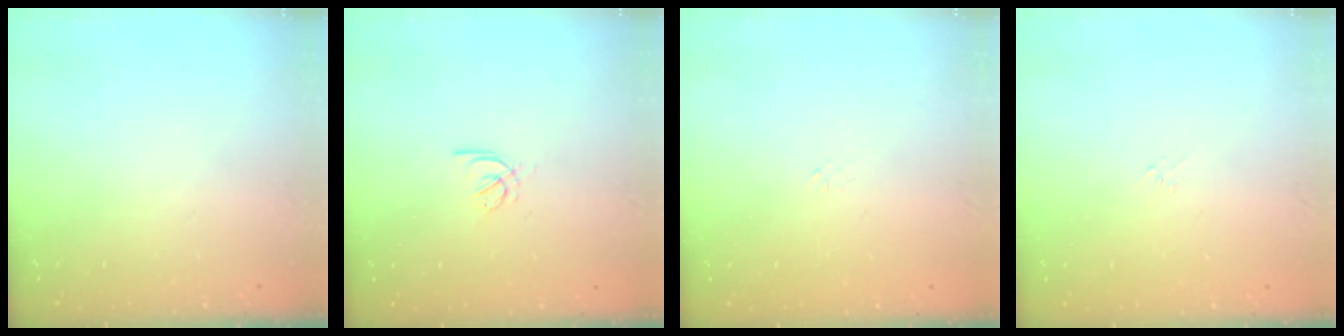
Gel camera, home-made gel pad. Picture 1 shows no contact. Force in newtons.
{"total": 3.2, "press": 3.2, "slide": 0.7}
{"total": 1.2, "press": 1.2, "slide": 0.4}
{"total": 0.7, "press": 0.5, "slide": 0.4}